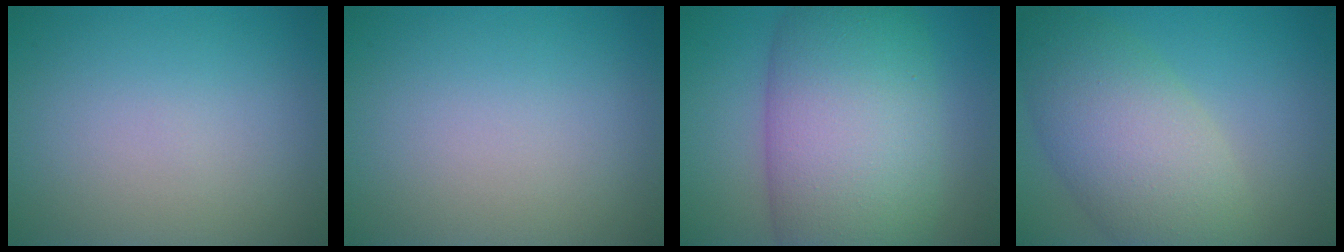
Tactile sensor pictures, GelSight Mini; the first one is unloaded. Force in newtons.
{"total": 0.0}
{"total": 13.6, "press": 13.5, "slide": 0.6}
{"total": 7.9, "press": 7.9, "slide": 0.6}